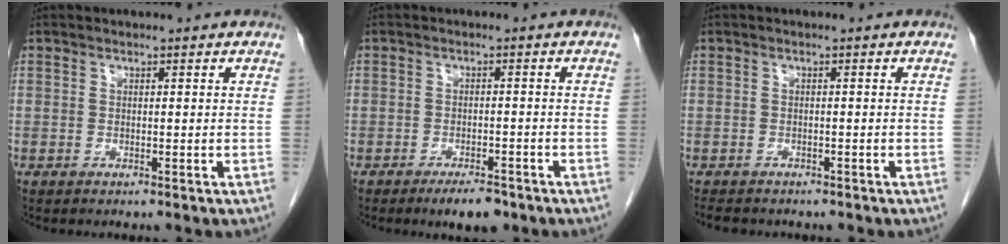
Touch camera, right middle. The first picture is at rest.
{"total": 4.2, "force": [-3.0, 1.3, 2.6], "torque": [-0.041, -0.002, -0.042]}
{"total": 4.9, "force": [-4.2, 2.0, 1.8], "torque": [-0.035, -0.008, -0.052]}